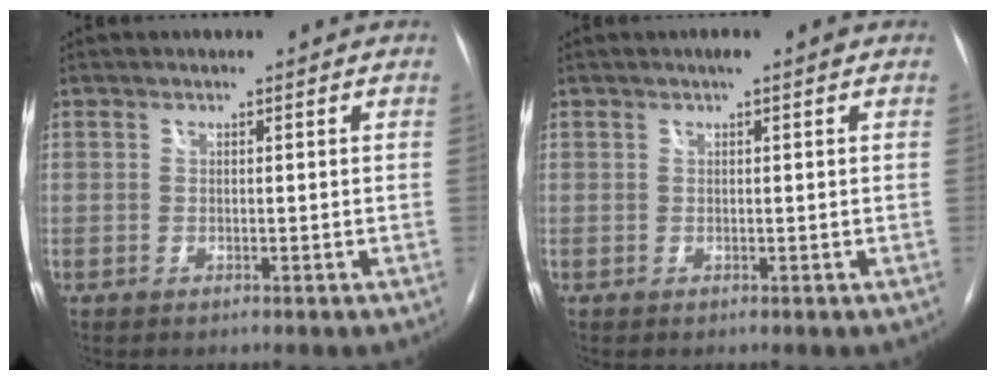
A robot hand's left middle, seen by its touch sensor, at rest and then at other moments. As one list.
[{"total": 1.0, "force": [0.6, 0.0, 0.8], "torque": [-0.013, 0.008, 0.008]}]